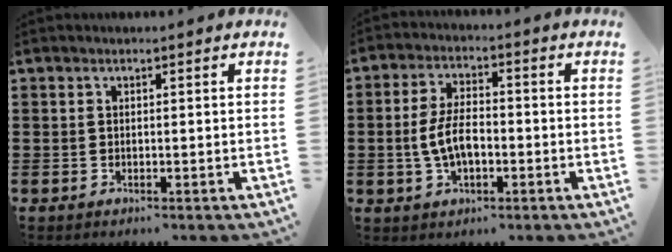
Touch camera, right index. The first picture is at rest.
{"total": 6.2, "force": [-1.1, 3.0, 5.2], "torque": [-0.121, -0.001, -0.027]}